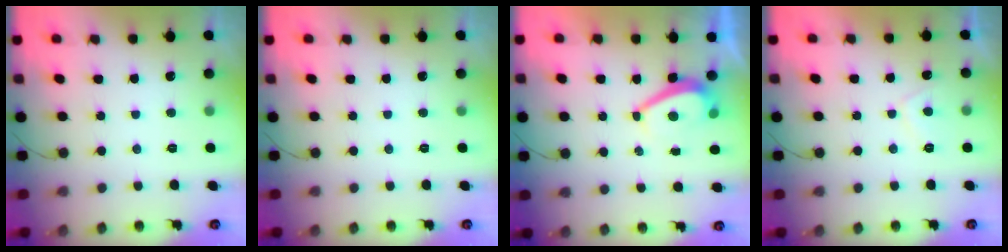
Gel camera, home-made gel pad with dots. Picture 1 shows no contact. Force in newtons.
{"total": 0.0}
{"total": 3.0, "press": 2.9, "slide": 0.6}
{"total": 3.7, "press": 3.6, "slide": 0.8}